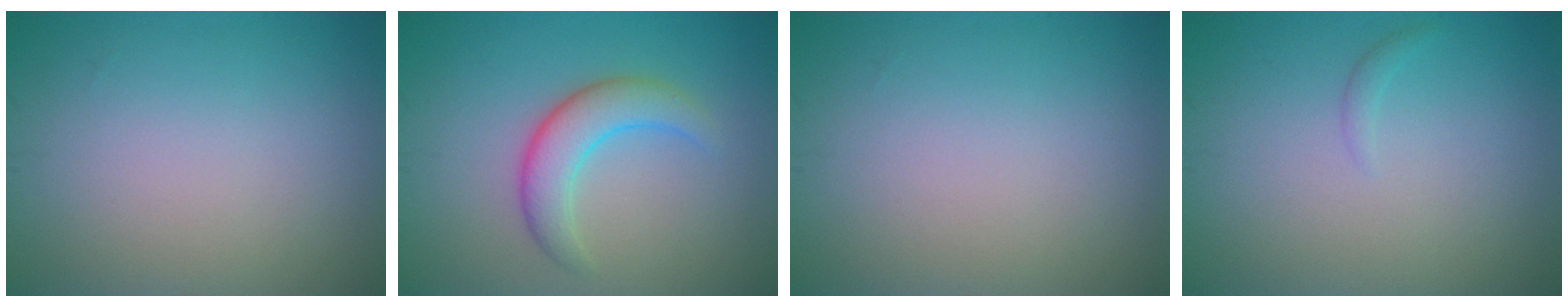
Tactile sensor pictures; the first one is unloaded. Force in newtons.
{"total": 4.0, "press": 4.0, "slide": 0.2}
{"total": 0.0}
{"total": 0.6, "press": 0.6, "slide": 0.1}